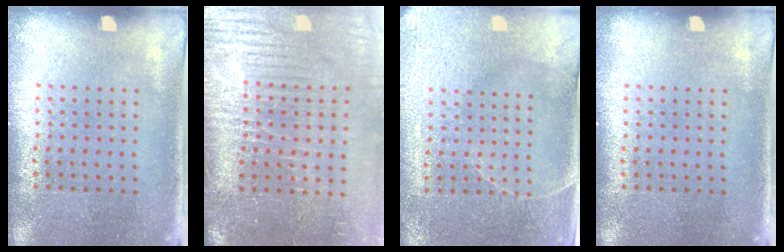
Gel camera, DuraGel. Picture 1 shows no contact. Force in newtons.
{"total": 5.0, "press": 4.2, "slide": 2.7}
{"total": 3.2, "press": 3.2, "slide": 0.1}
{"total": 0.0}